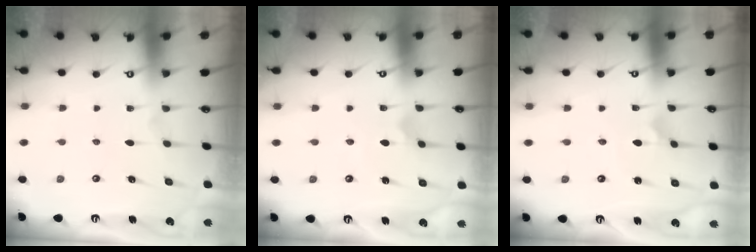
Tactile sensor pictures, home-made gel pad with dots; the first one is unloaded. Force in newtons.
{"total": 2.1, "press": 2.1, "slide": 0.6}
{"total": 2.5, "press": 2.5, "slide": 0.2}